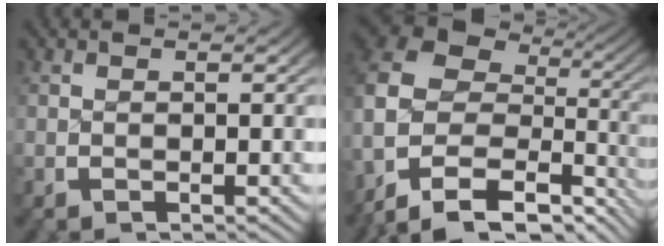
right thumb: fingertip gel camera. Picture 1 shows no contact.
{"total": 14.7, "force": [-4.6, 9.5, 10.1], "torque": [-0.241, -0.065, -0.040]}